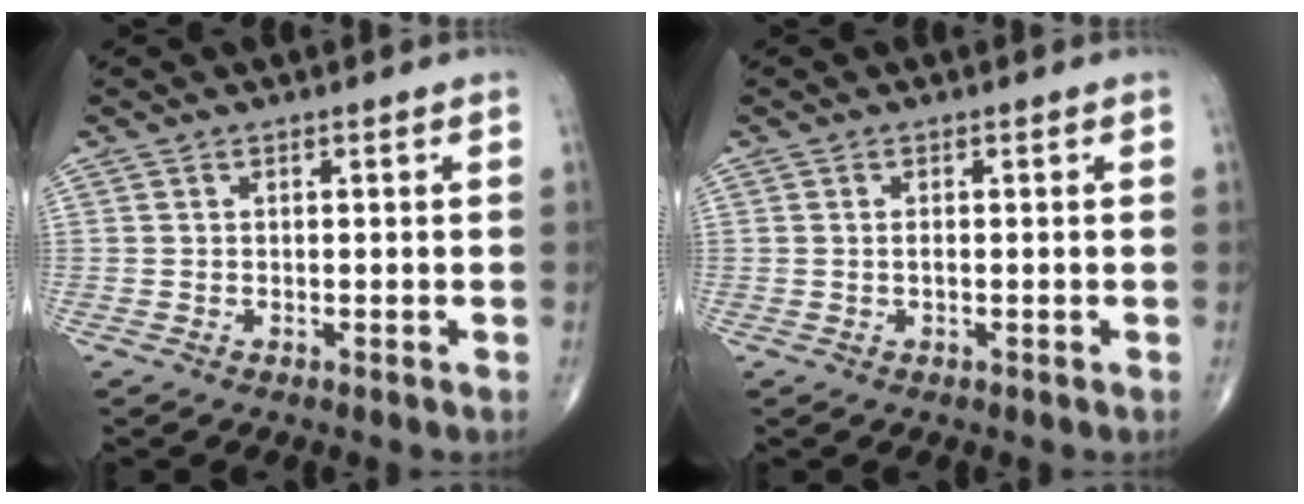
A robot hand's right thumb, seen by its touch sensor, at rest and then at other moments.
{"total": 0.7, "force": [0.0, 0.2, 0.7], "torque": [-0.015, -0.002, 0.000]}